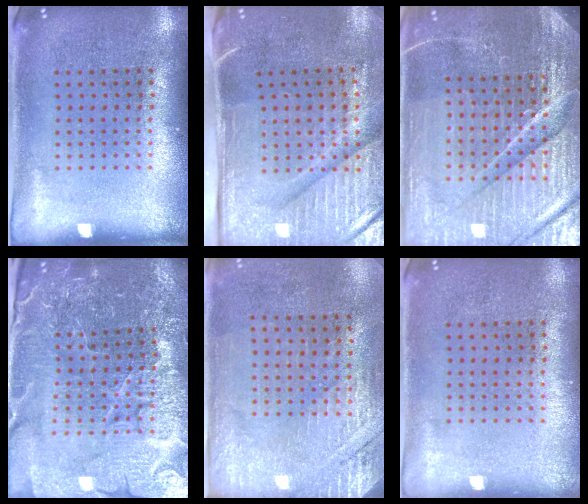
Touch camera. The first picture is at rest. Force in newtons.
{"total": 4.7, "press": 3.9, "slide": 2.6}
{"total": 6.1, "press": 5.5, "slide": 2.6}
{"total": 4.9, "press": 4.7, "slide": 1.4}
{"total": 2.7, "press": 2.5, "slide": 1.1}
{"total": 0.0}